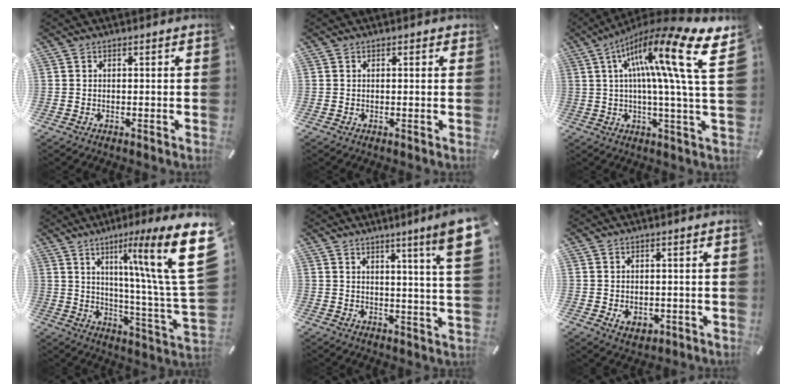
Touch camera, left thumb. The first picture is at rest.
{"total": 0.6, "force": [0.2, 0.0, 0.5], "torque": [-0.010, 0.001, 0.003]}
{"total": 24.6, "force": [7.3, 3.3, 23.2], "torque": [-0.377, -0.042, 0.097]}
{"total": 25.6, "force": [10.1, 4.8, 23.1], "torque": [-0.330, -0.081, 0.152]}
{"total": 10.4, "force": [5.8, -0.1, 8.6], "torque": [-0.125, -0.037, 0.089]}
{"total": 2.8, "force": [-0.4, 2.2, 1.6], "torque": [-0.012, -0.002, -0.008]}